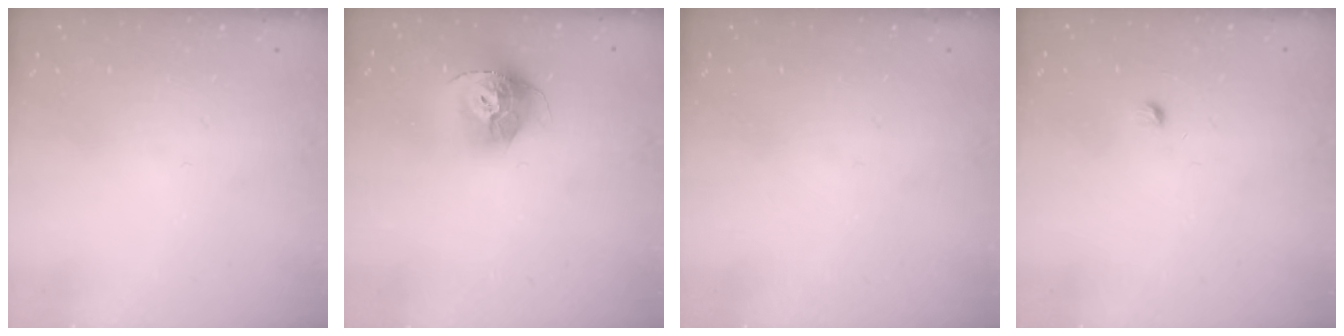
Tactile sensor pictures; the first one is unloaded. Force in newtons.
{"total": 13.6, "press": 13.5, "slide": 1.4}
{"total": 0.0}
{"total": 2.9, "press": 2.9, "slide": 0.4}